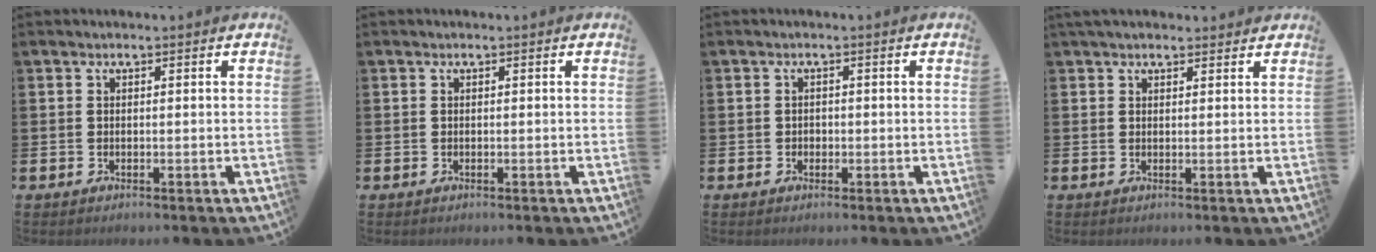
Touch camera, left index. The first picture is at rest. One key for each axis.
{"total": 0.0}
{"total": 0.9, "fx": -0.2, "fy": 0.8, "fz": 0.2, "tx": -0.001, "ty": 0.005, "tz": -0.006}
{"total": 2.0, "fx": 1.8, "fy": 0.7, "fz": 0.6, "tx": -0.002, "ty": -0.001, "tz": 0.029}